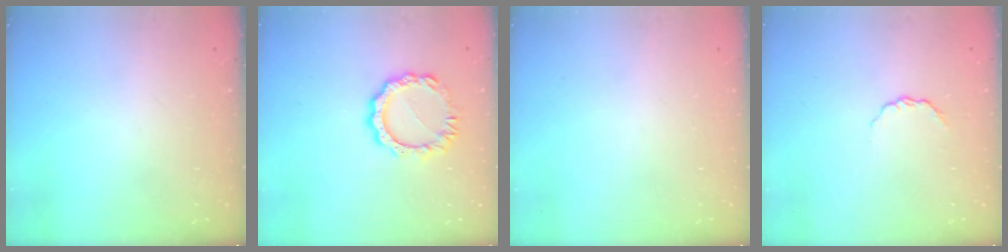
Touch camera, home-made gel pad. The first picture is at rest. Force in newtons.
{"total": 9.4, "press": 9.4, "slide": 0.8}
{"total": 0.0}
{"total": 3.3, "press": 3.3, "slide": 0.3}